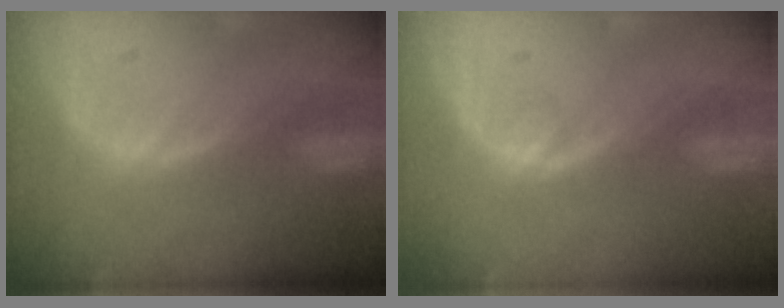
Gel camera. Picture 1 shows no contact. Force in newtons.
{"total": 0.8, "press": 0.8, "slide": 0.1}